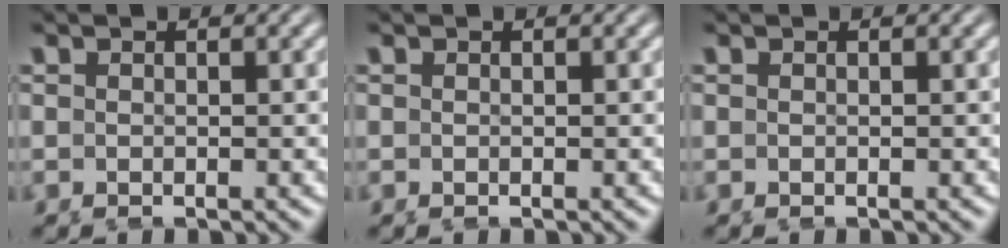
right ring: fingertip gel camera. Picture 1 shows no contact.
{"total": 0.0}
{"total": 0.0}